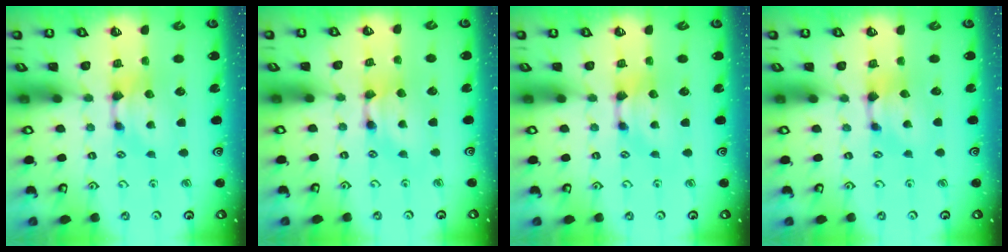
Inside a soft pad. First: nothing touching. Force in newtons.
{"total": 1.8, "press": 1.8, "slide": 0.1}
{"total": 0.0}
{"total": 0.8, "press": 0.5, "slide": 0.6}